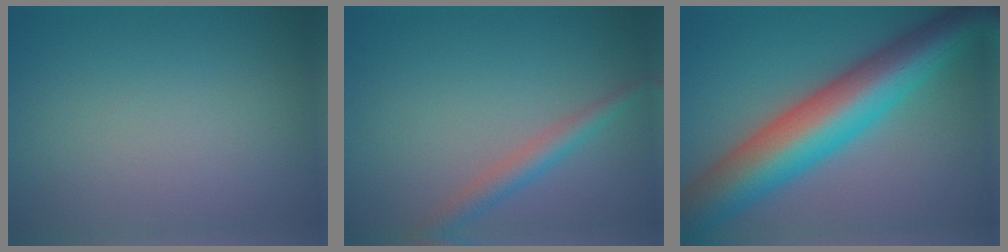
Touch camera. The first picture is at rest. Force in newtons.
{"total": 2.5, "press": 2.5, "slide": 0.1}
{"total": 11.6, "press": 11.6, "slide": 0.4}